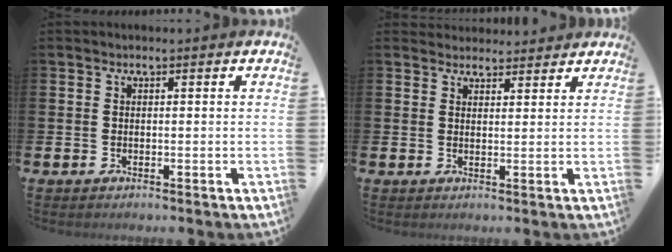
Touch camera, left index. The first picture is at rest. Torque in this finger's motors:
{"motor_torque": [1.00, -1.14, 0.08, -0.03]}